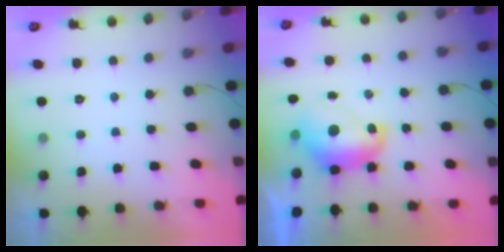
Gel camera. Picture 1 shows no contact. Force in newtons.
{"total": 8.7, "press": 8.6, "slide": 0.9}